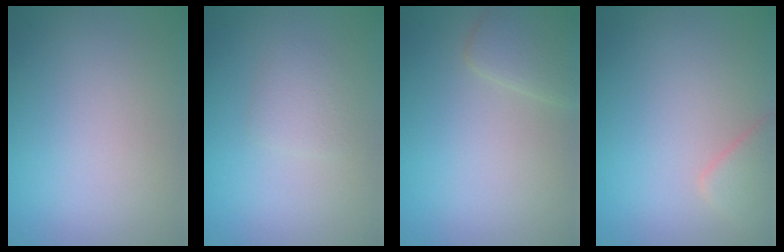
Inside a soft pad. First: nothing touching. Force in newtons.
{"total": 1.6, "press": 1.6, "slide": 0.1}
{"total": 2.3, "press": 2.3, "slide": 0.1}
{"total": 2.4, "press": 2.4, "slide": 0.2}